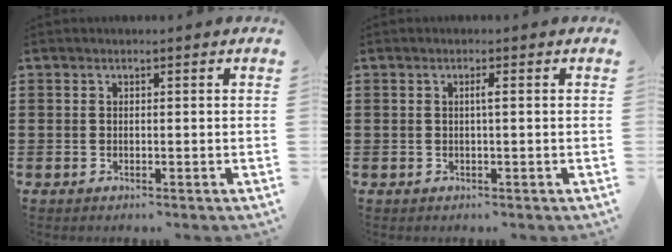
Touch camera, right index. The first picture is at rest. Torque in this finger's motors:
{"motor_torque": [0.31, -0.26, 0.01, 0.04]}